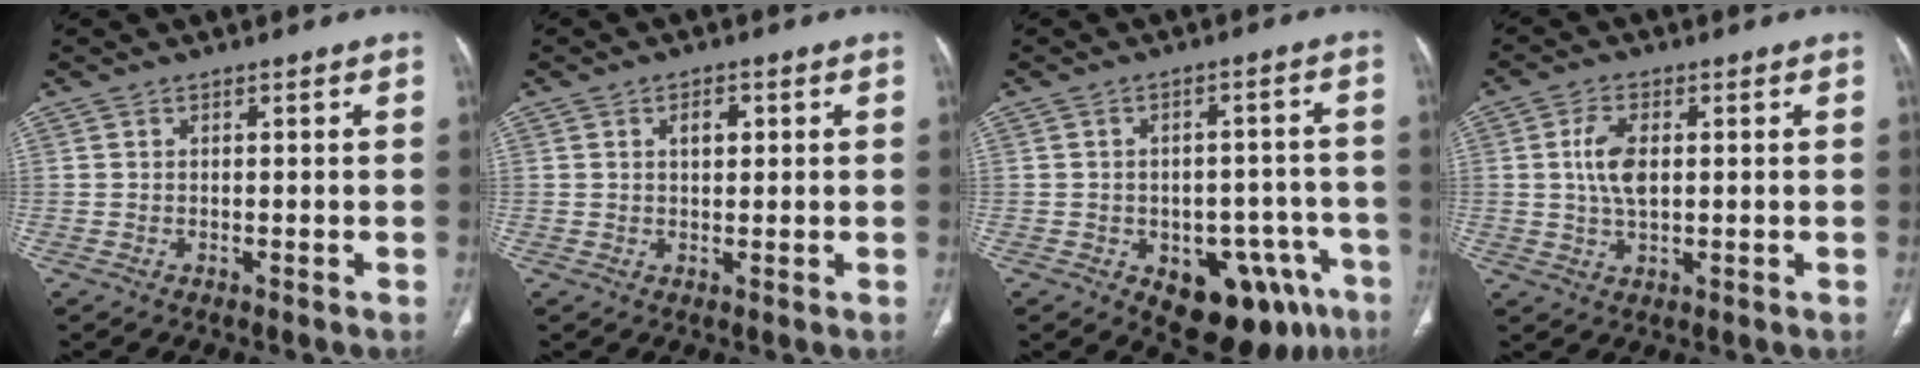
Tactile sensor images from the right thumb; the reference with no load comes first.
{"total": 2.9, "force": [0.9, 1.7, 2.2], "torque": [-0.026, -0.001, 0.013]}
{"total": 15.6, "force": [-7.3, 9.1, 10.3], "torque": [-0.088, 0.040, -0.082]}
{"total": 6.2, "force": [0.8, 3.3, 5.2], "torque": [-0.105, 0.001, 0.015]}